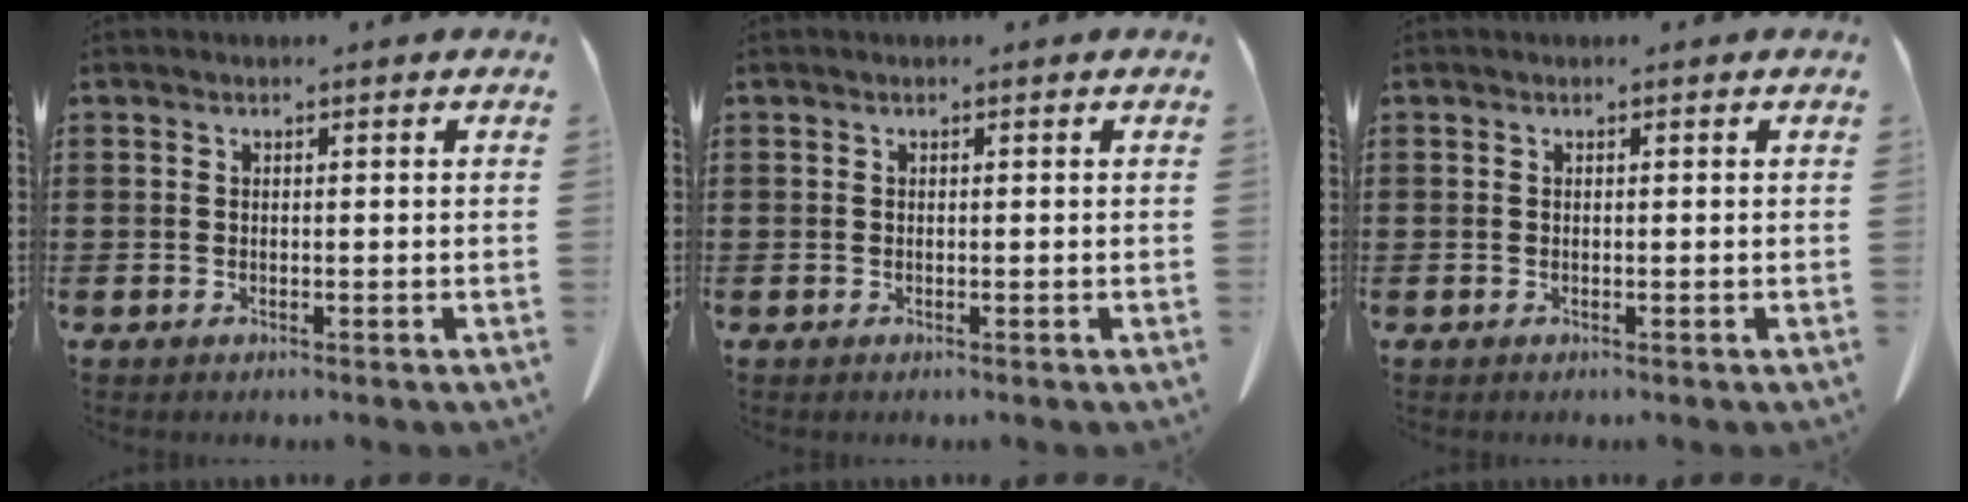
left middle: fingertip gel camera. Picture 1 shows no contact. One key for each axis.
{"total": 0.0}
{"total": 0.0}